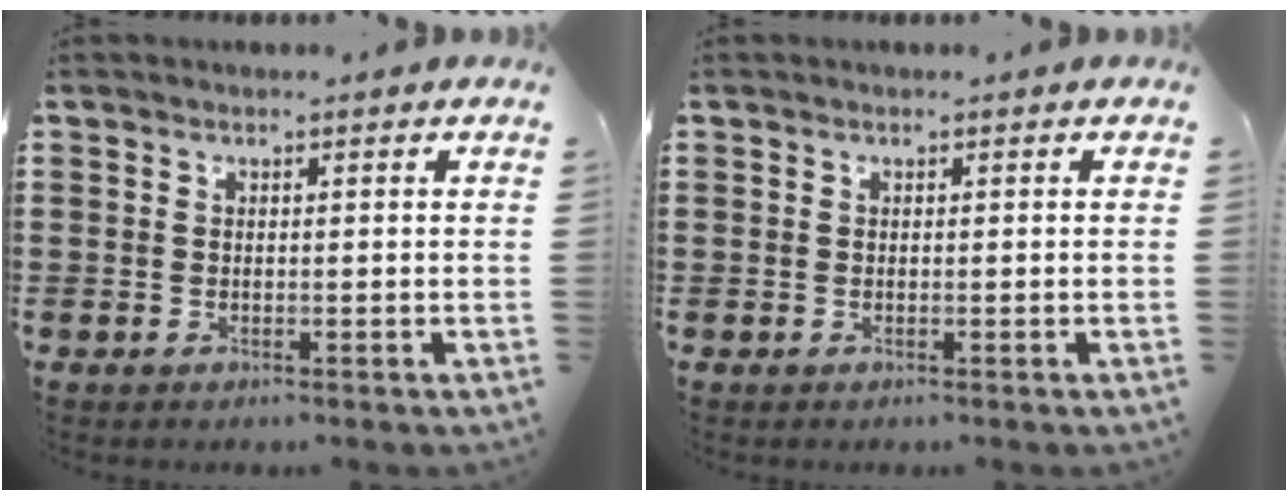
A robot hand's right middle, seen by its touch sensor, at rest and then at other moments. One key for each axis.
{"total": 0.0}